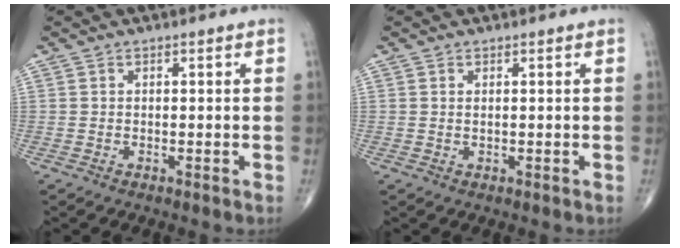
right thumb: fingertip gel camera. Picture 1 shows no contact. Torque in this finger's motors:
{"motor_torque": [0.05, -0.30, -0.18, -0.01, -0.01]}